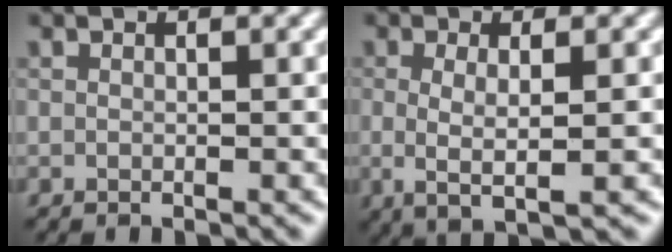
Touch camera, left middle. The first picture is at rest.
{"total": 2.8, "force": [-0.7, 0.5, 2.7], "torque": [-0.054, -0.004, -0.007]}